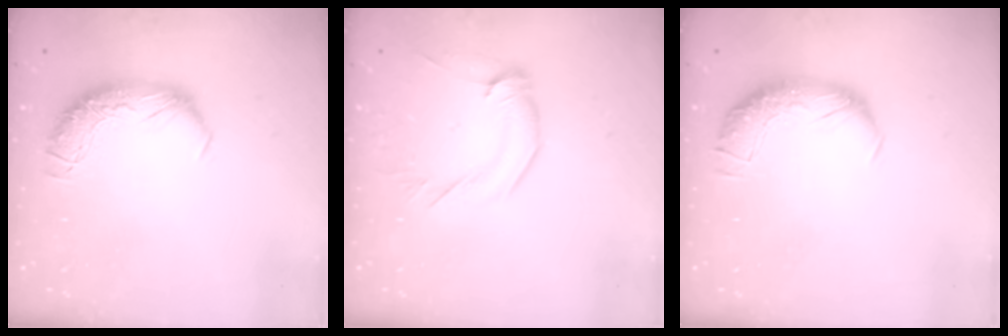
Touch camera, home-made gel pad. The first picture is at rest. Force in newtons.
{"total": 0.9, "press": 0.7, "slide": 0.6}
{"total": 1.7, "press": 0.6, "slide": 1.6}